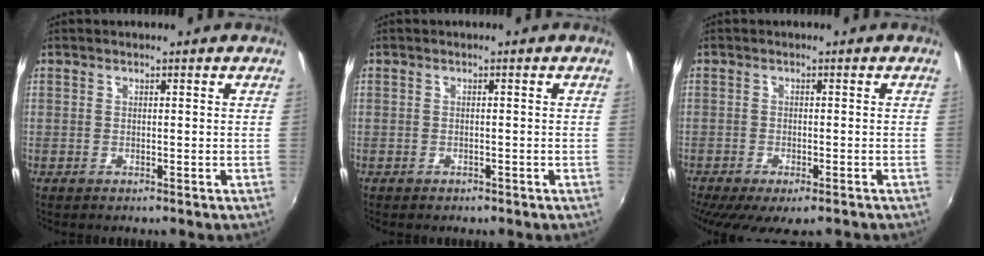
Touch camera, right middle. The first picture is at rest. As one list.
[{"total": 1.2, "force": [-0.9, 0.7, 0.3], "torque": [-0.010, -0.002, -0.011]}, {"total": 9.5, "force": [-6.8, 3.0, 5.8], "torque": [-0.124, -0.042, -0.104]}]